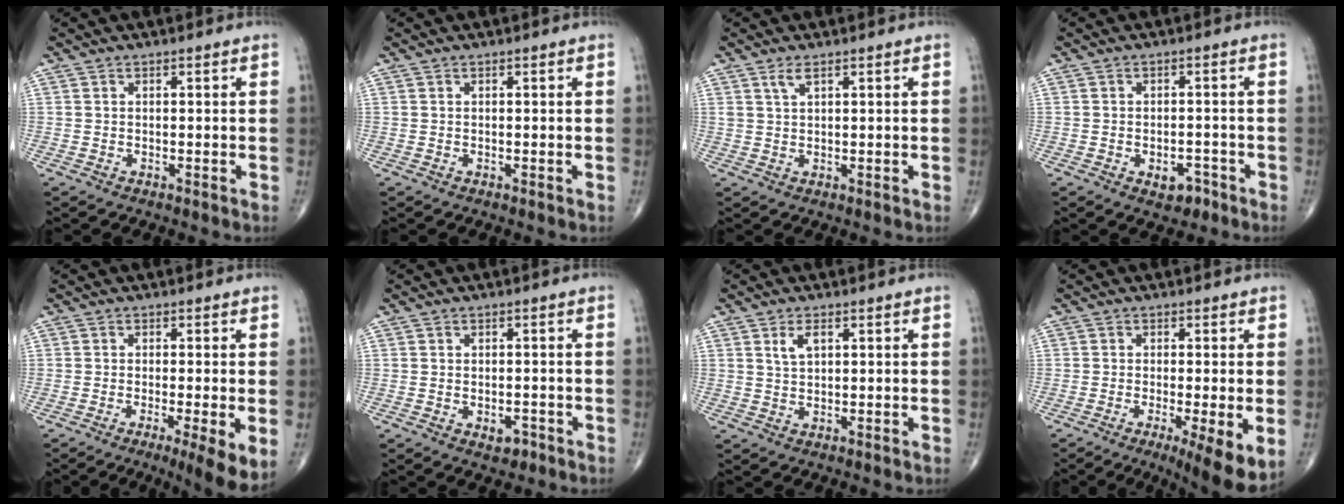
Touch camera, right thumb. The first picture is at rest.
{"total": 0.0}
{"total": 1.9, "force": [1.2, 0.6, 1.4], "torque": [-0.032, -0.001, 0.029]}
{"total": 3.8, "force": [-2.0, 2.3, 2.2], "torque": [-0.012, 0.015, -0.025]}
{"total": 7.3, "force": [-2.2, 1.1, 6.8], "torque": [-0.110, -0.019, -0.037]}
{"total": 2.6, "force": [-1.2, 1.6, 1.6], "torque": [-0.011, 0.007, -0.012]}
{"total": 2.8, "force": [1.2, 1.4, 2.2], "torque": [-0.041, -0.001, 0.025]}
{"total": 9.4, "force": [-3.1, 1.9, 8.7], "torque": [-0.134, -0.021, -0.047]}